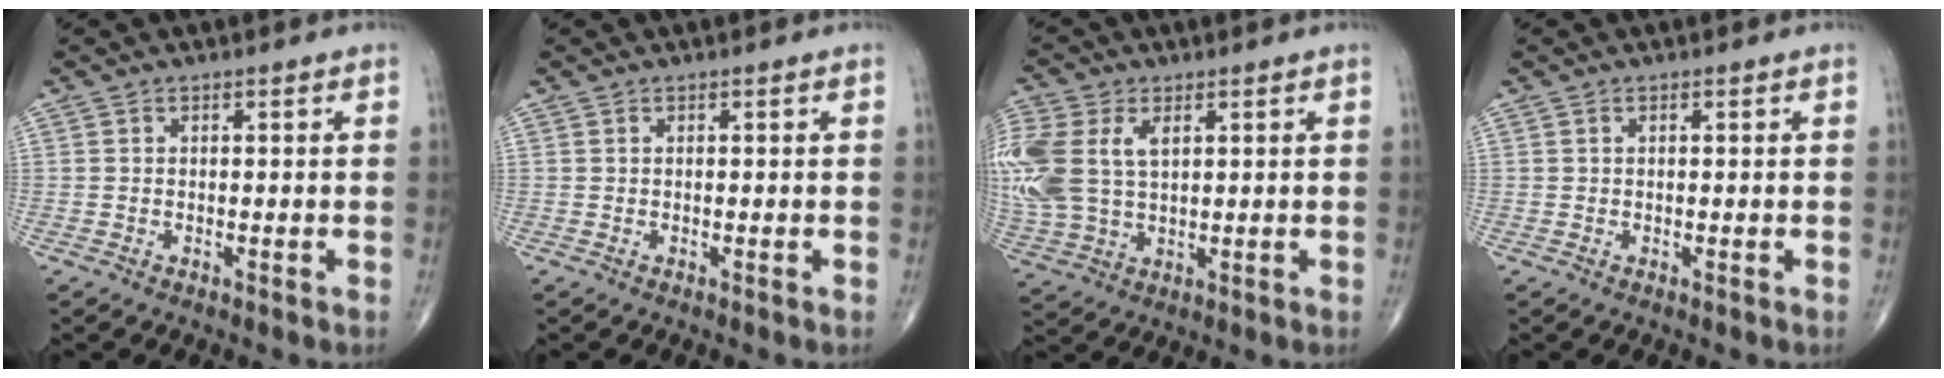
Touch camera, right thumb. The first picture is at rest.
{"total": 0.0}
{"total": 16.6, "force": [3.7, 10.7, 12.1], "torque": [-0.309, 0.007, 0.075]}
{"total": 0.0}